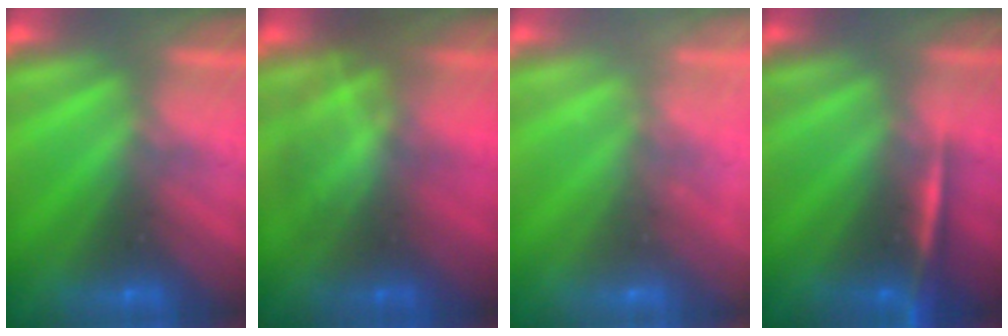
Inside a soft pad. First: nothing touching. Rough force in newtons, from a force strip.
{"total": 2.9}
{"total": 2.3}
{"total": 2.3}